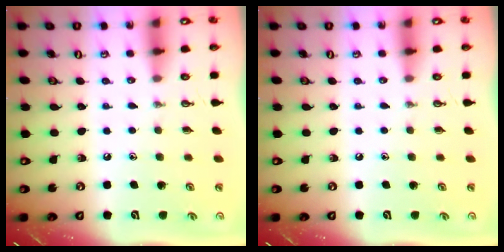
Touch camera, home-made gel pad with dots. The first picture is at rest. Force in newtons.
{"total": 0.0}